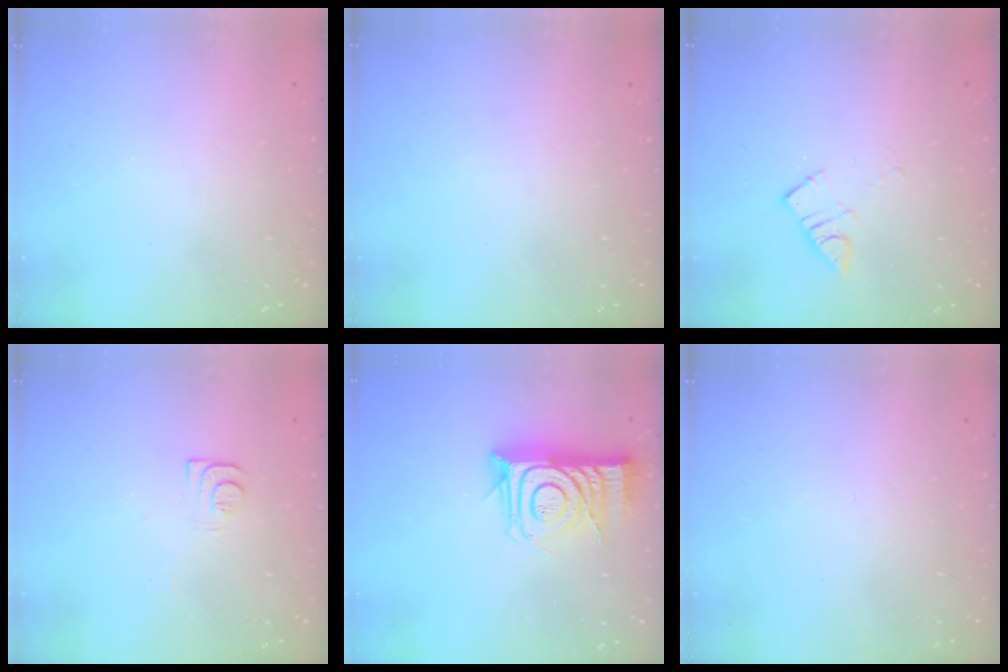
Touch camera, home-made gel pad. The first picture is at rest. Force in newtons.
{"total": 0.0}
{"total": 4.9, "press": 4.8, "slide": 0.5}
{"total": 5.9, "press": 5.9, "slide": 0.8}
{"total": 14.6, "press": 14.6, "slide": 1.0}
{"total": 1.6, "press": 1.6, "slide": 0.1}